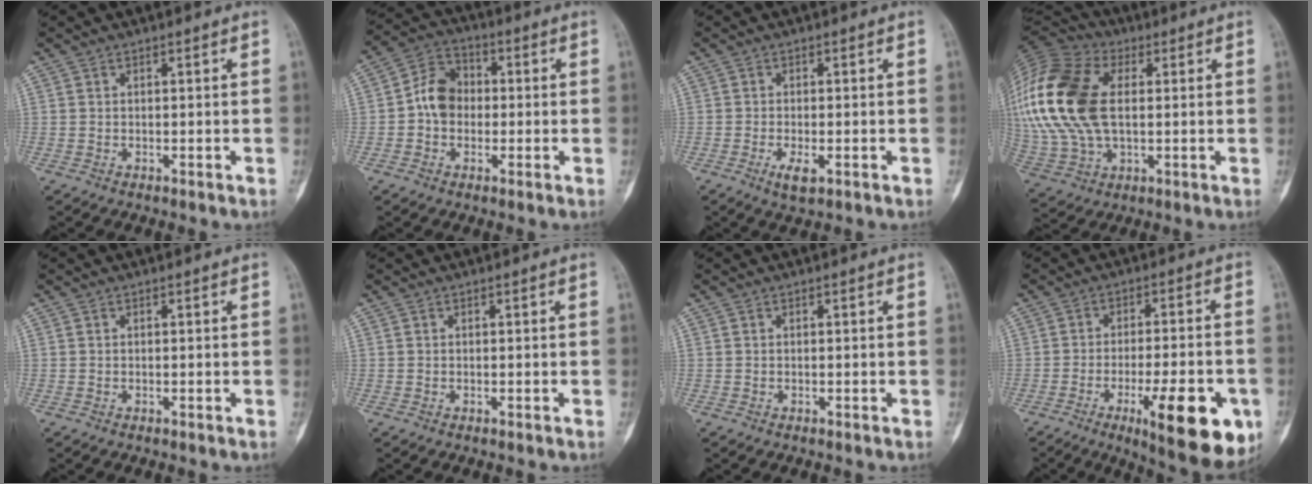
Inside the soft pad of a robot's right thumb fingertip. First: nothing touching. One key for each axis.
{"total": 7.9, "fx": -0.5, "fy": 6.4, "fz": 4.6, "tx": -0.061, "ty": 0.028, "tz": -0.023}
{"total": 3.2, "fx": -1.3, "fy": 1.2, "fz": 2.7, "tx": -0.051, "ty": -0.004, "tz": -0.022}
{"total": 25.1, "fx": 3.5, "fy": 15.2, "fz": 19.7, "tx": -0.457, "ty": 0.006, "tz": 0.063}
{"total": 0.0}
{"total": 0.0}
{"total": 0.0}
{"total": 17.3, "fx": -6.7, "fy": 5.0, "fz": 15.1, "tx": -0.179, "ty": 0.010, "tz": -0.084}